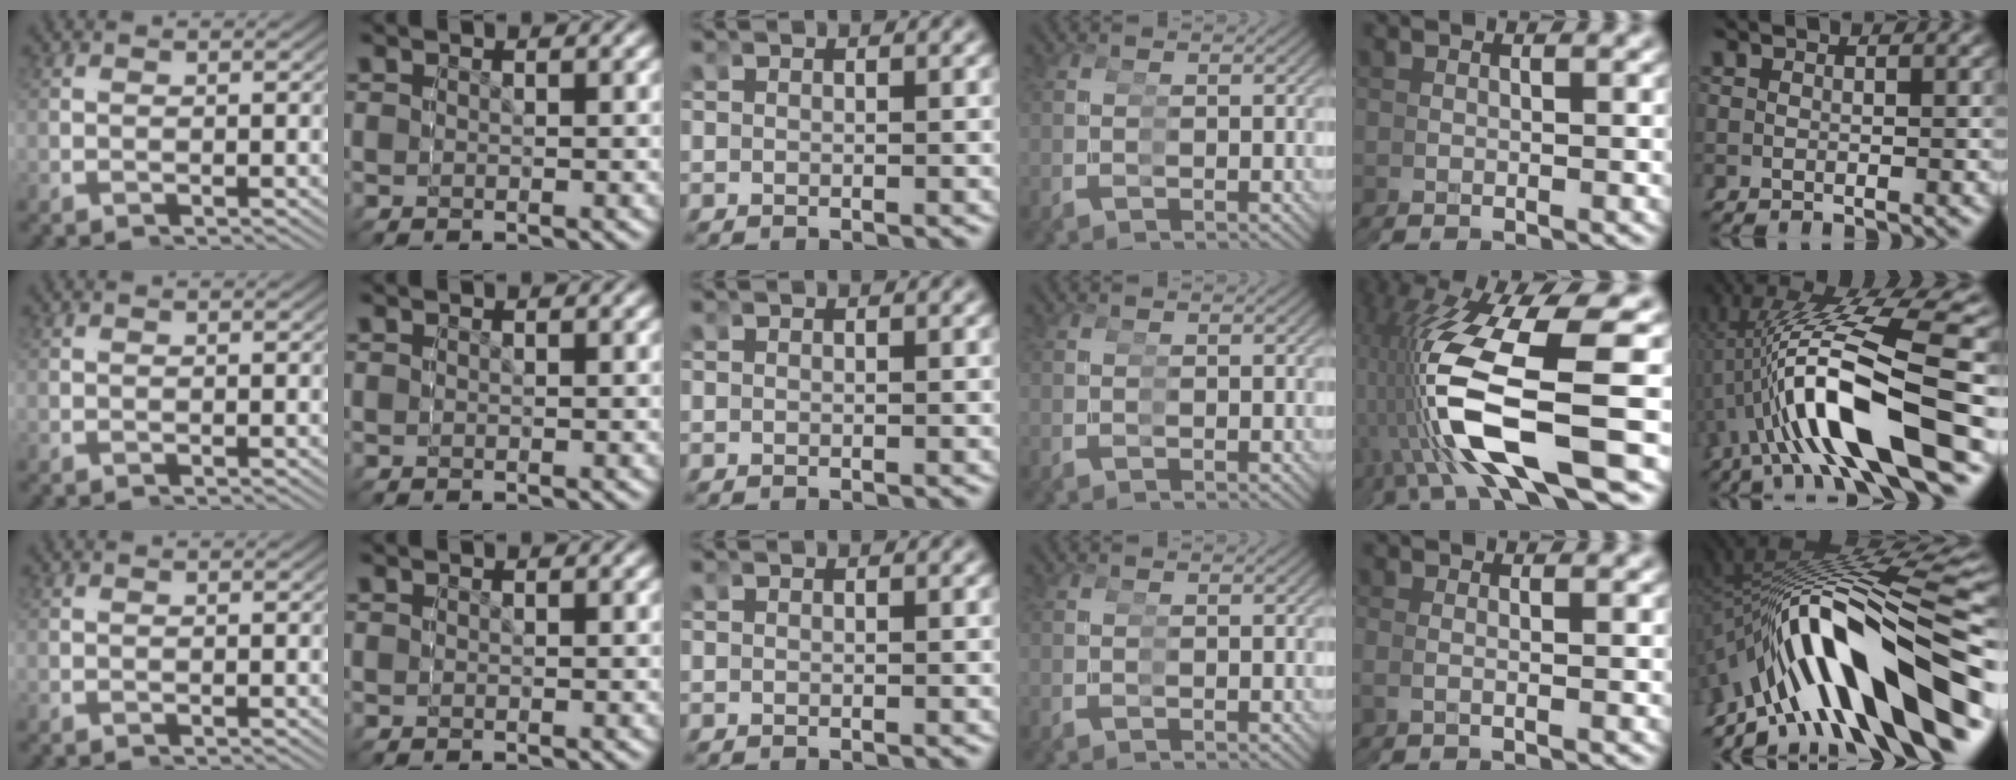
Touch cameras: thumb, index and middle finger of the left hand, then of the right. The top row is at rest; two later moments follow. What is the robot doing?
{"motion": "grasp_and_lifting", "object": "cup"}